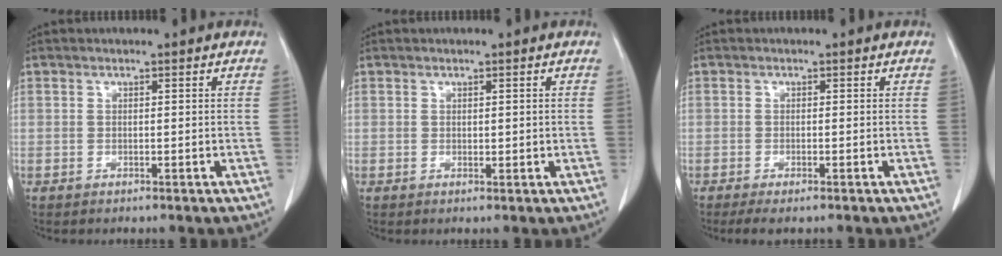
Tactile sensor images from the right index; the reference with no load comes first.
{"total": 0.9, "force": [0.2, 0.7, 0.6], "torque": [-0.006, -0.002, 0.007]}
{"total": 2.3, "force": [-1.5, 0.6, 1.7], "torque": [-0.029, -0.007, -0.023]}